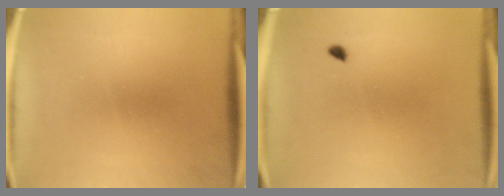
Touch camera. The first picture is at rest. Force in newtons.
{"total": 0.8}